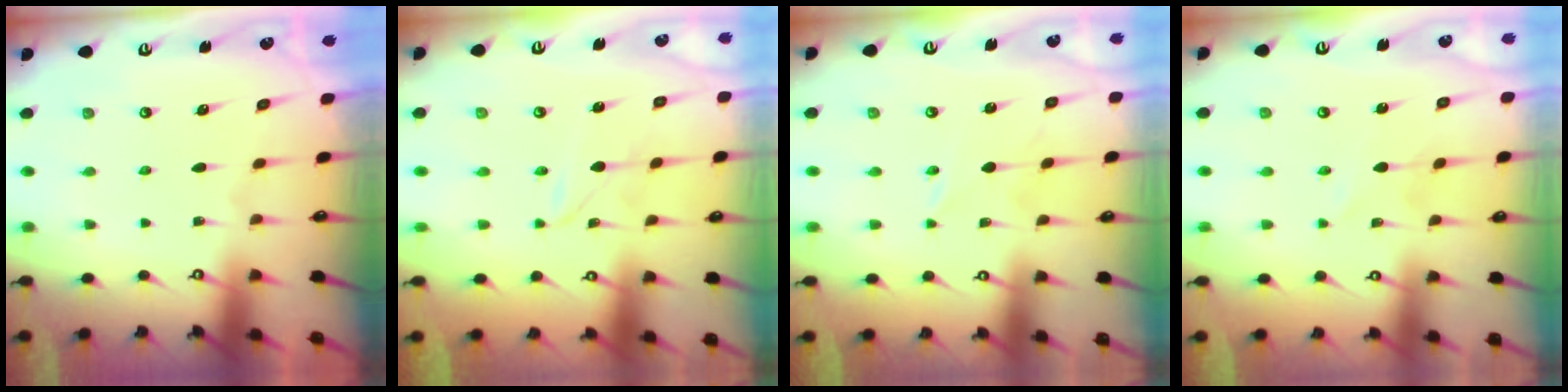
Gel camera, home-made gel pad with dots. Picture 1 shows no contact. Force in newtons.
{"total": 1.5, "press": 1.5, "slide": 0.2}
{"total": 2.8, "press": 2.8, "slide": 0.3}
{"total": 0.8, "press": 0.8, "slide": 0.1}